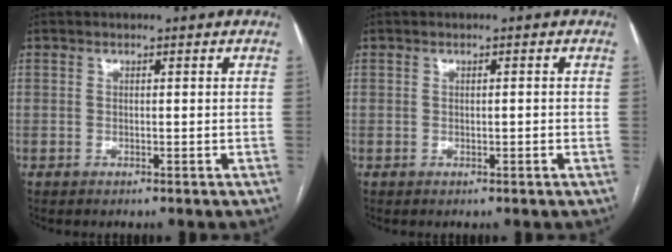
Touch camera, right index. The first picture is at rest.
{"total": 0.6, "force": [-0.1, 0.1, 0.6], "torque": [-0.010, 0.000, 0.001]}